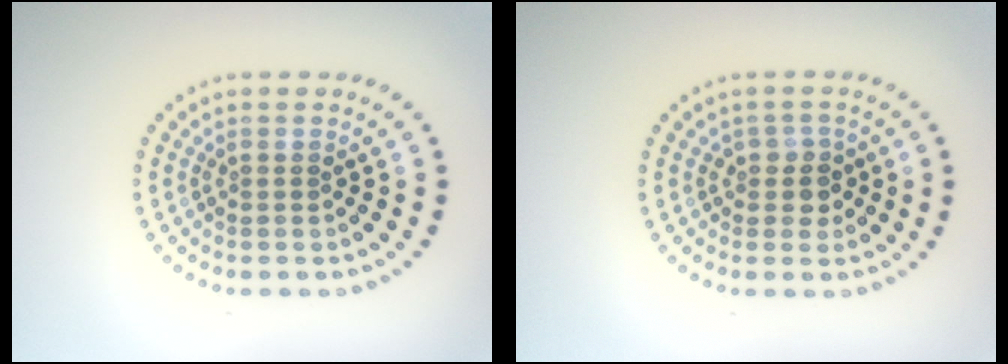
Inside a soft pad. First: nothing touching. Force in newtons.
{"total": 1.9, "press": 1.7, "slide": 0.9}